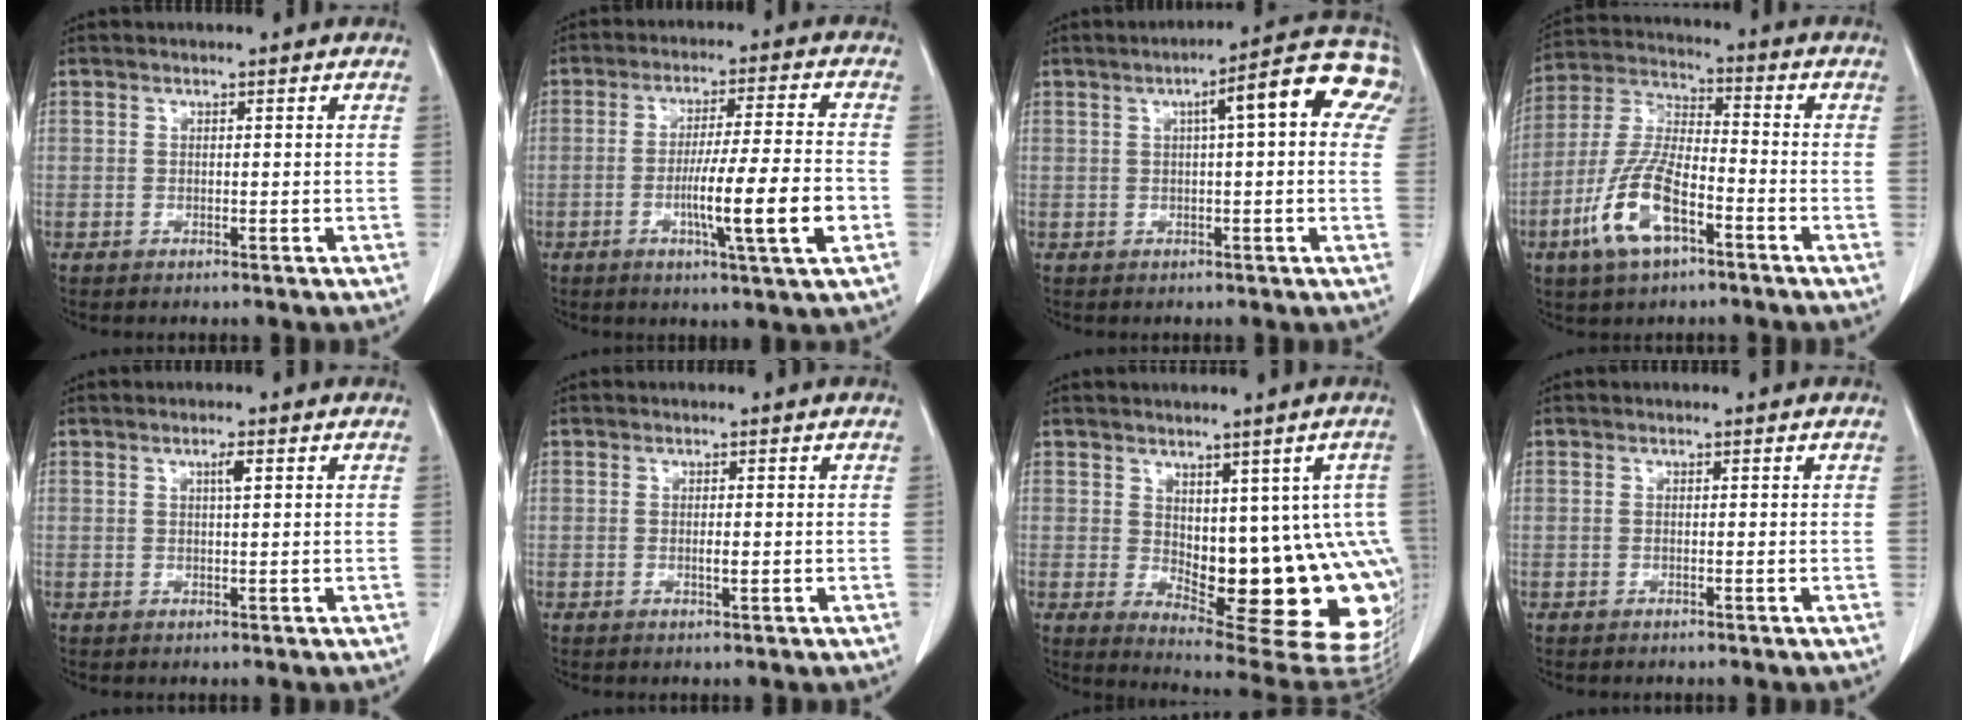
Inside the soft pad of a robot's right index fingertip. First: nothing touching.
{"total": 11.4, "force": [-3.1, -0.3, 10.9], "torque": [-0.177, -0.006, -0.051]}
{"total": 11.5, "force": [3.7, 2.1, 10.7], "torque": [-0.133, 0.038, 0.035]}
{"total": 12.2, "force": [-5.6, 4.0, 10.0], "torque": [-0.222, -0.001, -0.107]}
{"total": 1.4, "force": [0.5, 0.1, 1.3], "torque": [-0.025, 0.001, 0.009]}
{"total": 1.0, "force": [0.0, 0.2, 1.0], "torque": [-0.014, 0.000, 0.002]}
{"total": 17.4, "force": [-1.3, 7.1, 15.8], "torque": [-0.134, 0.005, 0.008]}
{"total": 0.0}